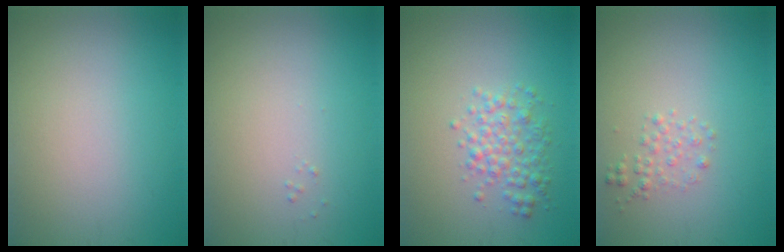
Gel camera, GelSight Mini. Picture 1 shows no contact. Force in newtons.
{"total": 0.0}
{"total": 2.9, "press": 2.9, "slide": 0.0}
{"total": 1.2, "press": 1.2, "slide": 0.1}